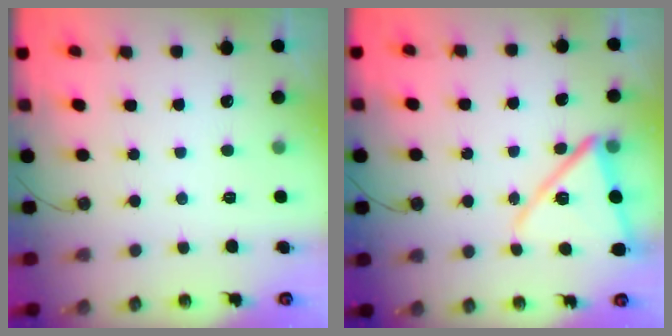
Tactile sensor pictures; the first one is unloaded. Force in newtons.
{"total": 13.3, "press": 13.3, "slide": 1.4}